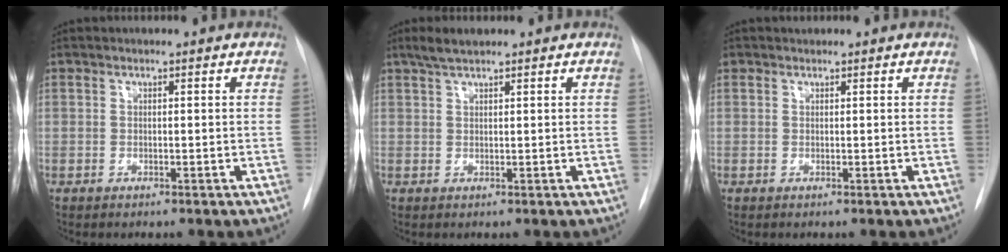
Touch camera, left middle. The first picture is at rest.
{"total": 2.7, "force": [2.1, 0.5, 1.5], "torque": [-0.035, 0.007, 0.042]}
{"total": 0.6, "force": [0.5, 0.3, 0.0], "torque": [-0.003, 0.009, 0.008]}